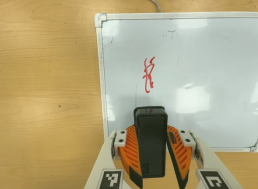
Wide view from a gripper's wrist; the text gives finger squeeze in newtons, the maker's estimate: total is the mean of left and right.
{"total": 9.4, "left": 9.6, "right": 9.3}